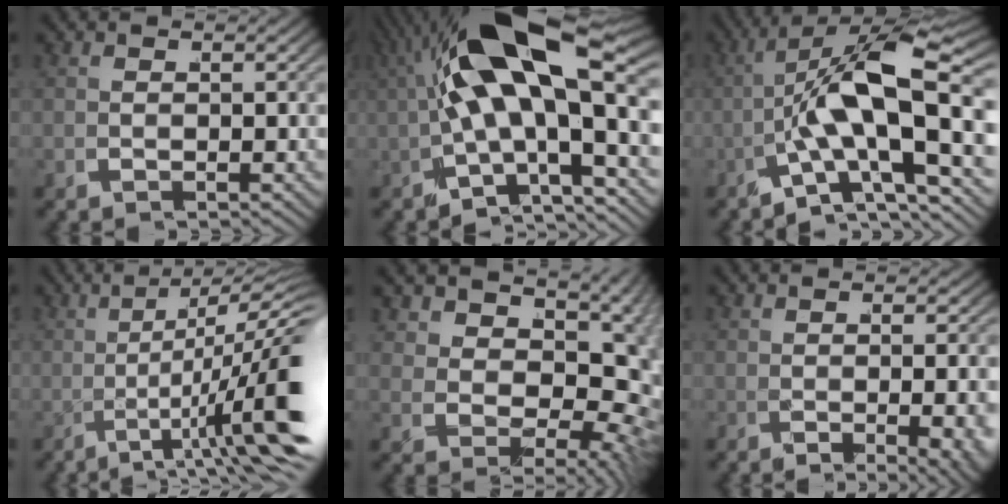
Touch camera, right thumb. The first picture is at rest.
{"total": 14.8, "force": [1.1, 7.4, 12.7], "torque": [-0.247, 0.002, 0.013]}
{"total": 9.2, "force": [-0.2, 3.2, 8.6], "torque": [-0.154, 0.008, -0.008]}
{"total": 8.2, "force": [-1.2, 1.6, 8.0], "torque": [-0.131, 0.005, -0.020]}
{"total": 12.3, "force": [1.6, 8.5, 8.8], "torque": [-0.138, -0.017, 0.030]}
{"total": 3.5, "force": [-1.1, 1.1, 3.2], "torque": [-0.055, -0.015, -0.010]}